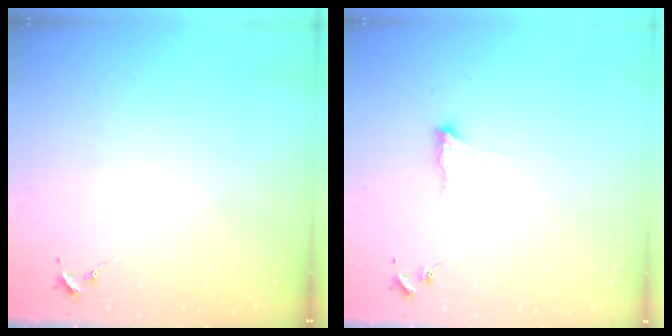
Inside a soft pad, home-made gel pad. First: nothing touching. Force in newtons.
{"total": 6.4, "press": 6.3, "slide": 0.8}